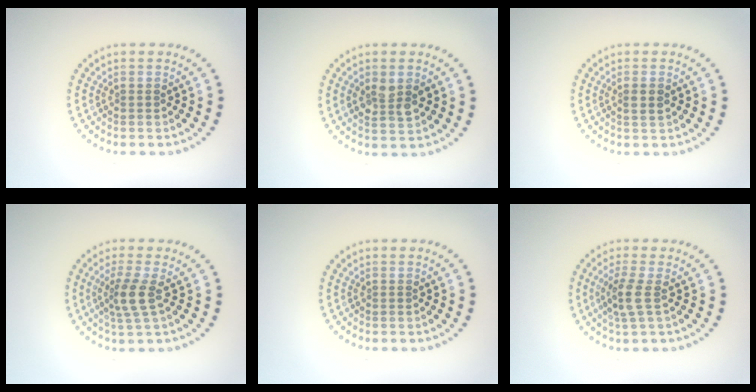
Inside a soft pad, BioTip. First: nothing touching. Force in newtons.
{"total": 2.7, "press": 2.7, "slide": 0.2}
{"total": 1.3, "press": 1.3, "slide": 0.4}
{"total": 2.7, "press": 2.0, "slide": 1.7}
{"total": 0.0}
{"total": 2.2, "press": 1.9, "slide": 1.2}